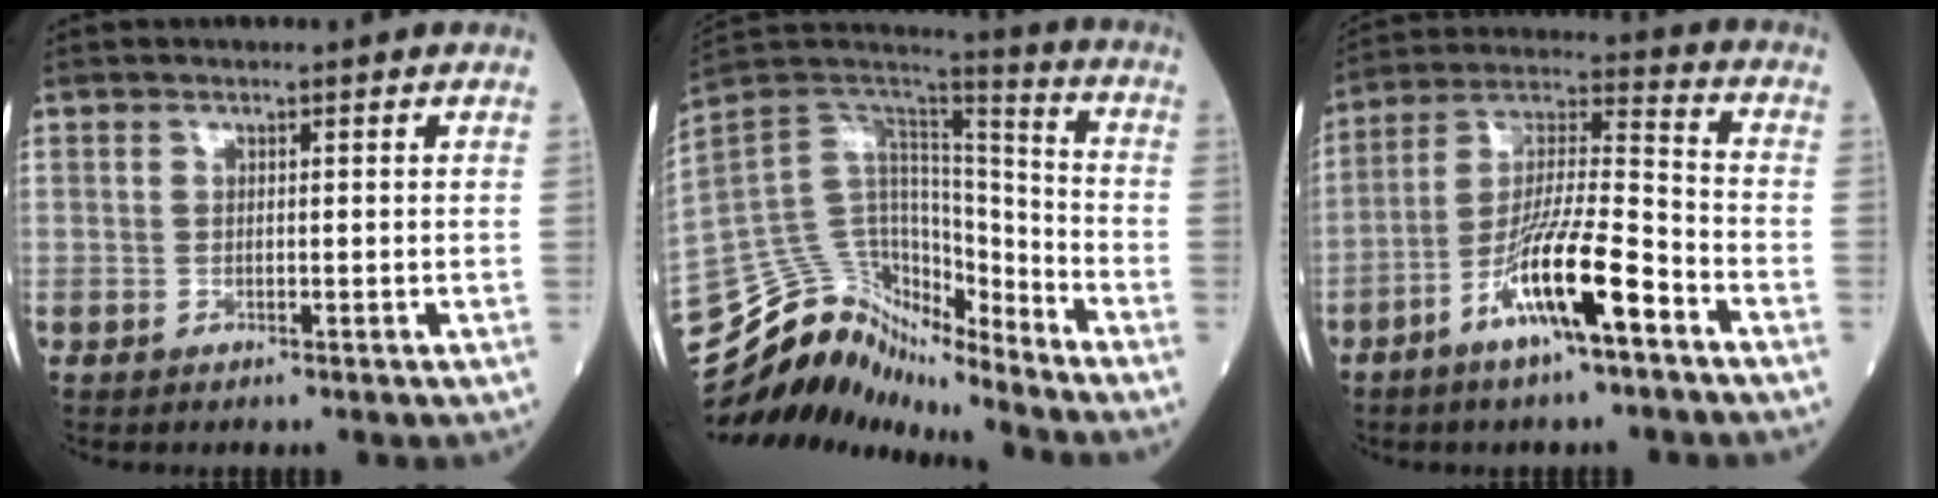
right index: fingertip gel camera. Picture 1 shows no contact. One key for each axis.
{"total": 17.8, "fx": -16.2, "fy": 6.1, "fz": 3.8, "tx": -0.073, "ty": 0.084, "tz": -0.276}
{"total": 13.4, "fx": -7.0, "fy": 1.4, "fz": 11.3, "tx": -0.216, "ty": -0.002, "tz": -0.129}